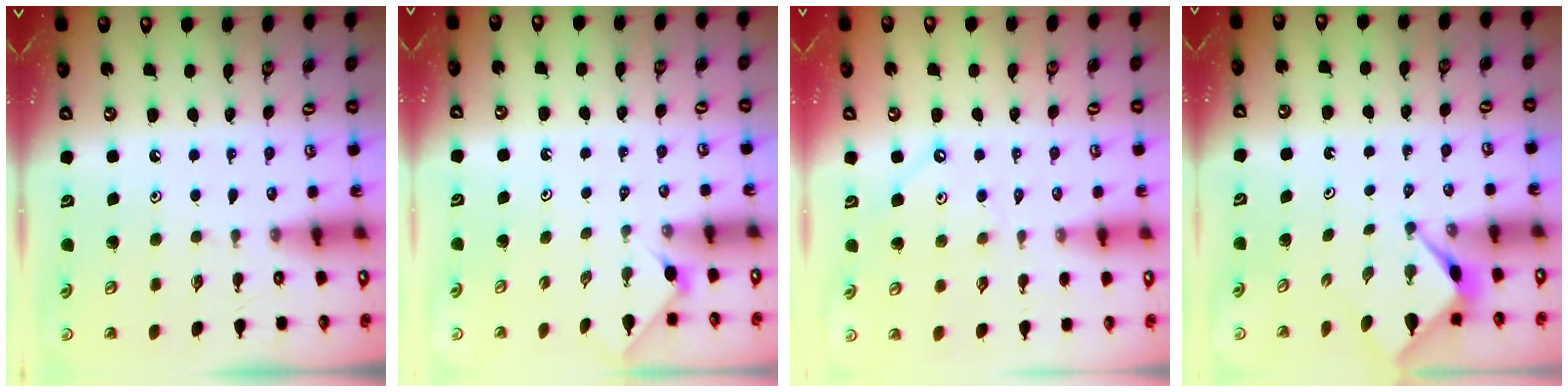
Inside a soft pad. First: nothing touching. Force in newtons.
{"total": 1.7, "press": 1.7, "slide": 0.4}
{"total": 1.7, "press": 1.6, "slide": 0.3}
{"total": 3.0, "press": 3.0, "slide": 0.2}